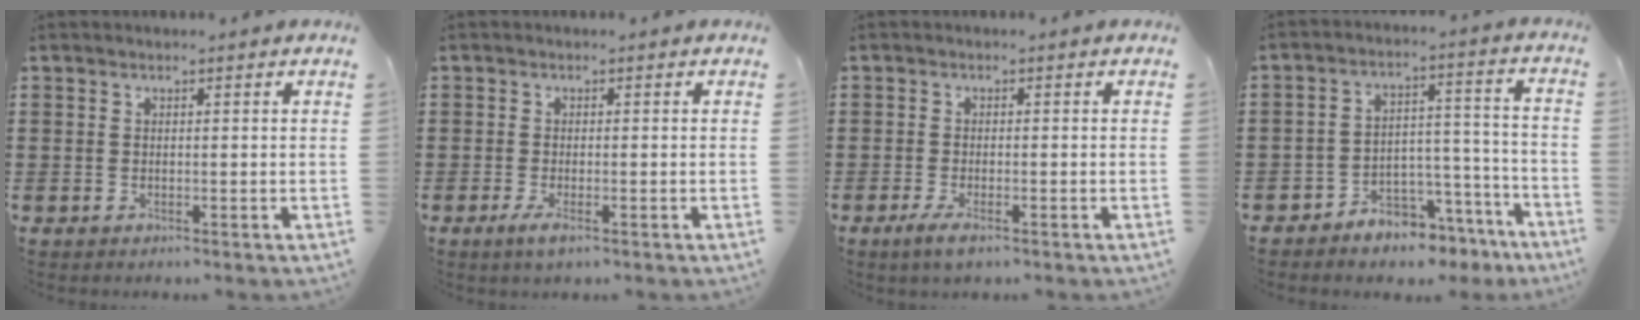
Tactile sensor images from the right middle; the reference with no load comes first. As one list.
[{"total": 1.9, "force": [-0.9, 0.3, 1.7], "torque": [-0.036, -0.006, -0.017]}, {"total": 2.2, "force": [-1.2, 0.4, 1.8], "torque": [-0.038, -0.005, -0.023]}, {"total": 5.1, "force": [-4.8, 1.5, 0.4], "torque": [-0.010, 0.016, -0.097]}]